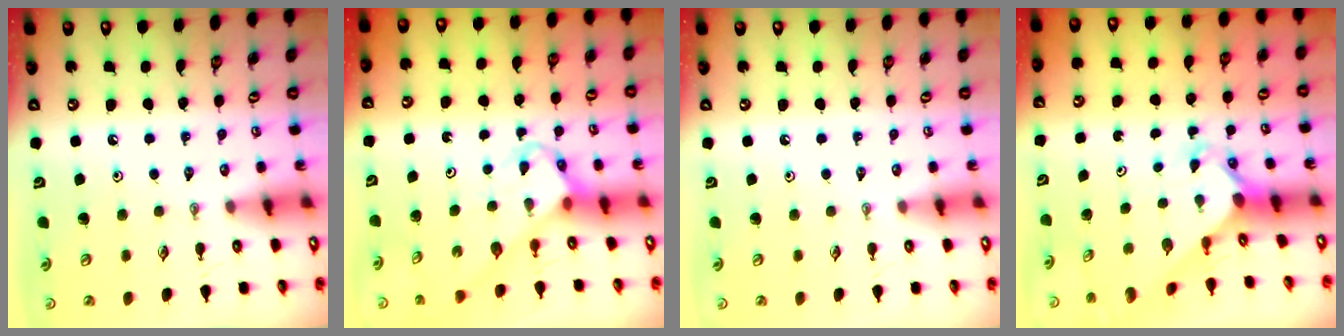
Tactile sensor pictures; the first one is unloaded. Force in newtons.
{"total": 3.6, "press": 3.6, "slide": 0.1}
{"total": 0.0}
{"total": 2.2, "press": 2.2, "slide": 0.1}